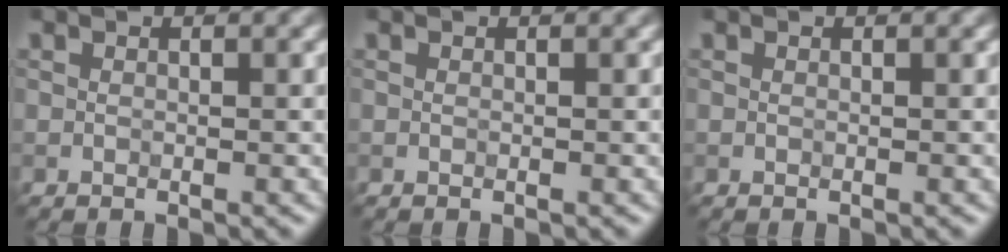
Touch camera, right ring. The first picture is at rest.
{"total": 0.0}
{"total": 0.0}